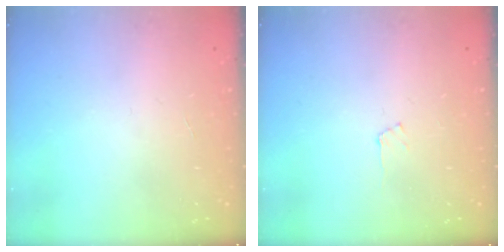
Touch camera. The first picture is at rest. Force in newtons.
{"total": 3.1, "press": 3.1, "slide": 0.4}